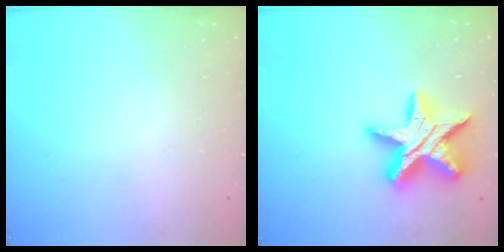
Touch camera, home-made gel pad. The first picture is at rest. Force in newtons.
{"total": 19.4, "press": 19.4, "slide": 1.6}